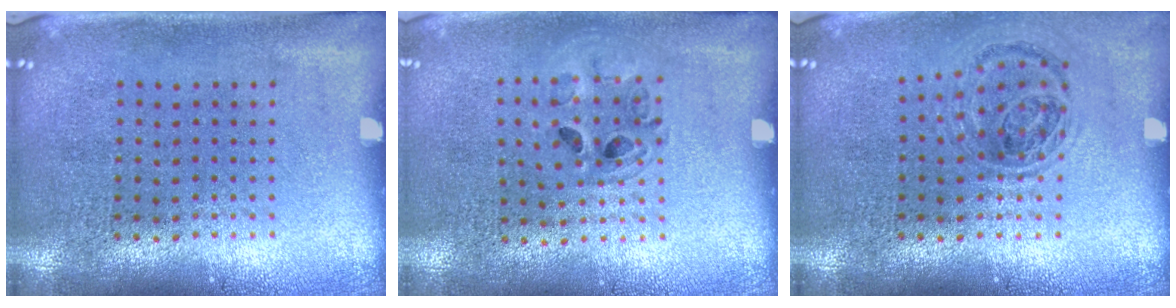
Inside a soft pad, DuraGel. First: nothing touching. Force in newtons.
{"total": 1.0, "press": 1.0, "slide": 0.1}
{"total": 0.9, "press": 0.9, "slide": 0.2}